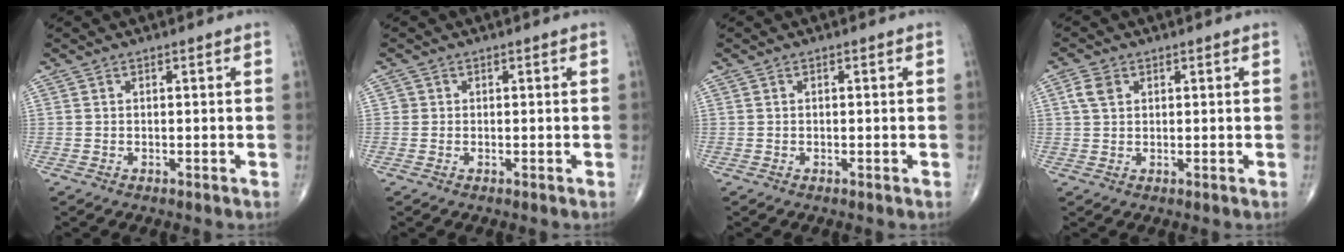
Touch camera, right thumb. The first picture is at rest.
{"total": 0.8, "force": [0.0, 0.8, 0.1], "torque": [0.005, 0.003, 0.001]}
{"total": 0.0}
{"total": 3.3, "force": [1.1, 2.5, 1.9], "torque": [-0.033, 0.005, 0.020]}